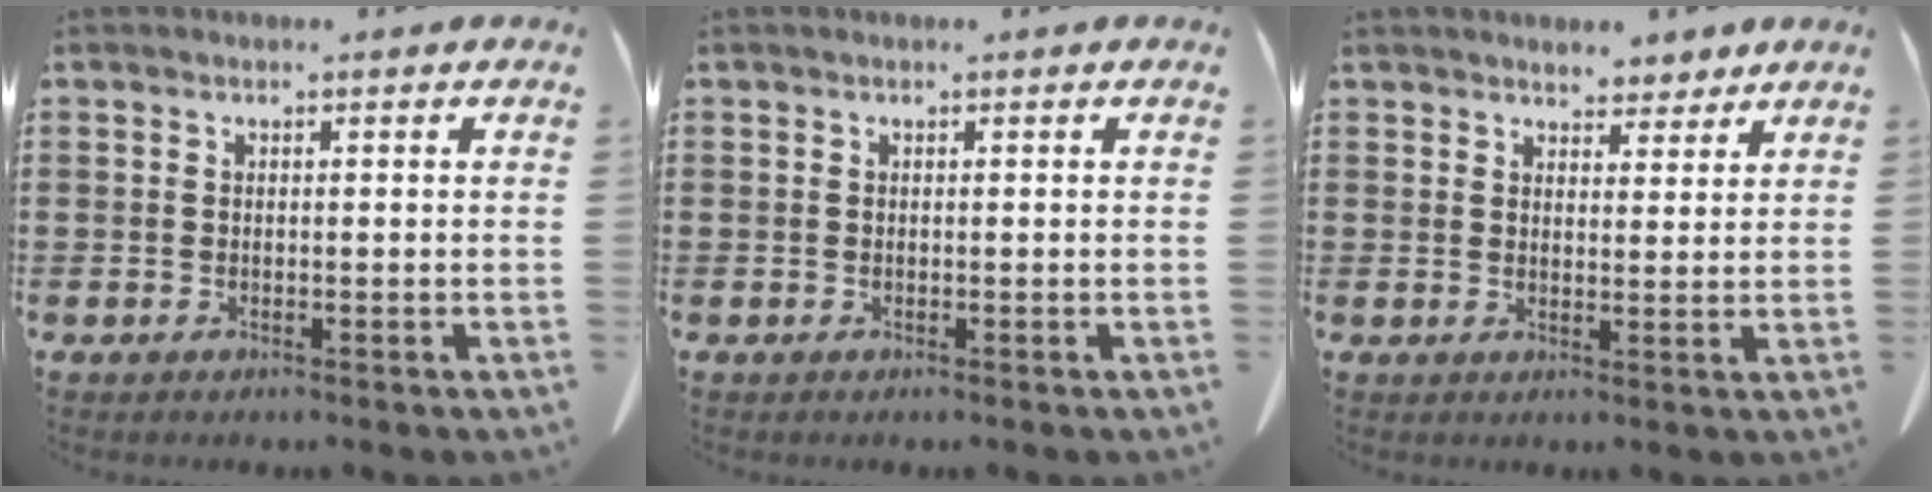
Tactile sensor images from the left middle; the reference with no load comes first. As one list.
[{"total": 0.0}, {"total": 4.2, "force": [3.9, 1.3, 0.4], "torque": [-0.011, -0.010, 0.074]}]